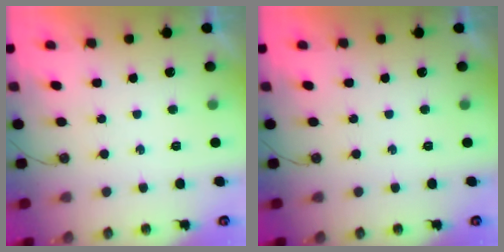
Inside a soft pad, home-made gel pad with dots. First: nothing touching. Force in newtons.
{"total": 0.0}